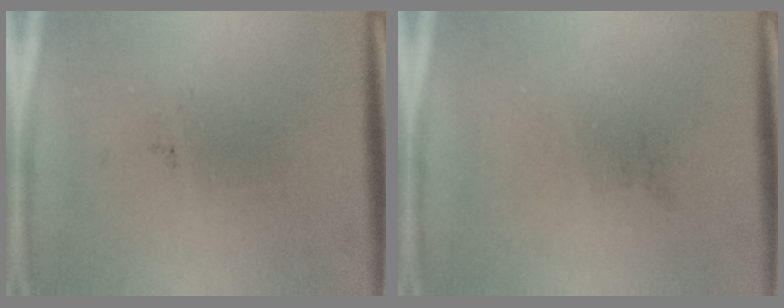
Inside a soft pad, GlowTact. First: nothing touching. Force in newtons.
{"total": 0.0}